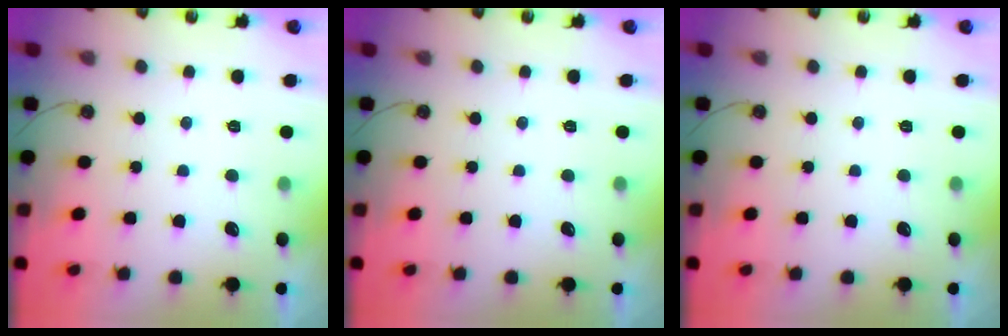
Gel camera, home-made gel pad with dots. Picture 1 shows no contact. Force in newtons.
{"total": 0.0}
{"total": 0.0}